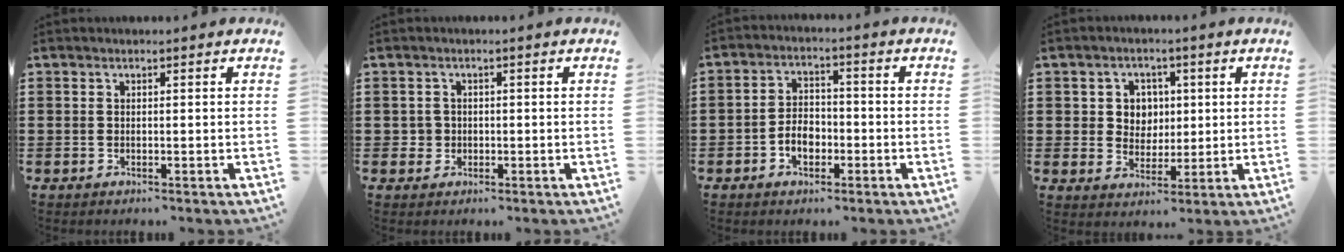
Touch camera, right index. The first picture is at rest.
{"total": 1.8, "force": [-0.3, 1.7, 0.3], "torque": [-0.013, 0.006, -0.009]}
{"total": 4.4, "force": [-1.7, 2.9, 2.9], "torque": [-0.054, 0.000, -0.035]}
{"total": 4.7, "force": [1.1, 4.4, 1.3], "torque": [-0.038, 0.013, 0.016]}